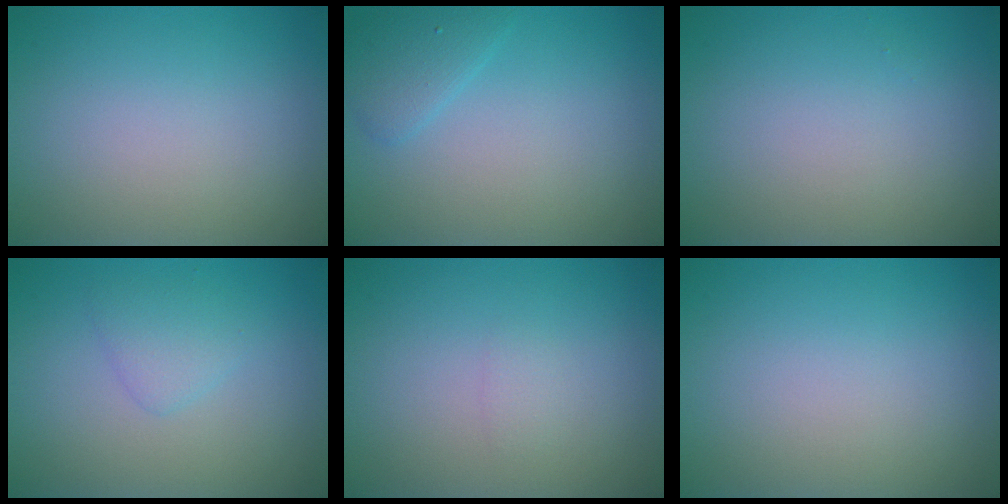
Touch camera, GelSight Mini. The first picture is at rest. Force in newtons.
{"total": 1.8, "press": 1.8, "slide": 0.1}
{"total": 0.0}
{"total": 1.6, "press": 1.6, "slide": 0.2}
{"total": 0.6, "press": 0.6, "slide": 0.1}
{"total": 0.0}